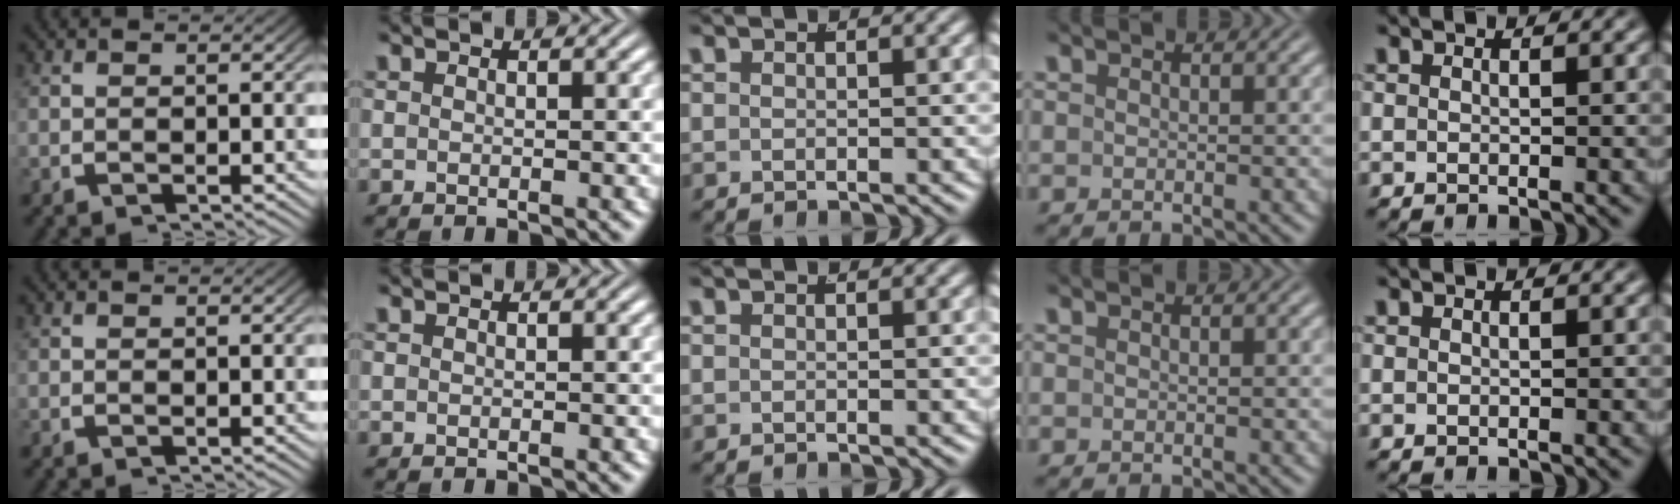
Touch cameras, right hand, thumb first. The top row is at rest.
{}